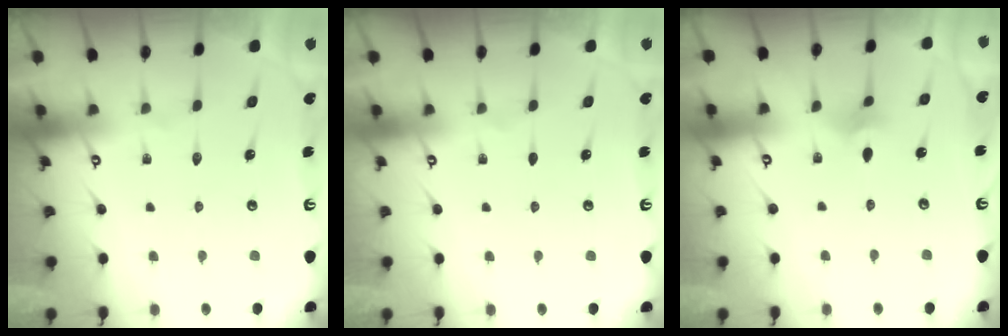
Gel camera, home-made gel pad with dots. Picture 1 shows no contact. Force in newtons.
{"total": 0.0}
{"total": 2.4, "press": 2.3, "slide": 0.5}